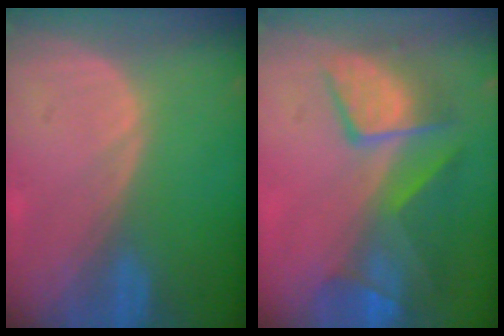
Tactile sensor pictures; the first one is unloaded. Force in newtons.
{"total": 9.4, "press": 8.6, "slide": 3.8}